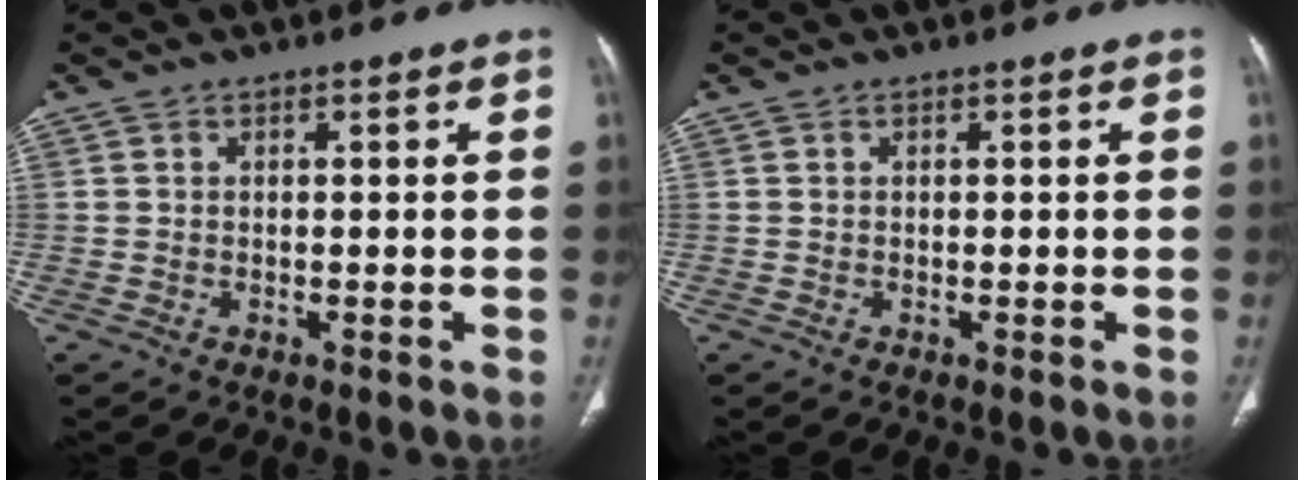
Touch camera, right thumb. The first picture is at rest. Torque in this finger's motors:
{"motor_torque": [2.51, 2.50, 0.04, -0.02, 0.00]}